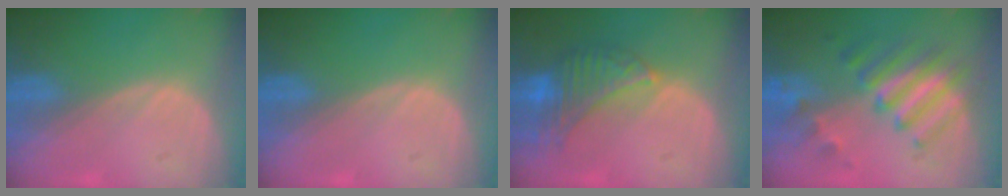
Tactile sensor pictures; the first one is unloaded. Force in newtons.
{"total": 0.0}
{"total": 8.1, "press": 7.0, "slide": 4.0}
{"total": 7.8, "press": 7.7, "slide": 0.9}